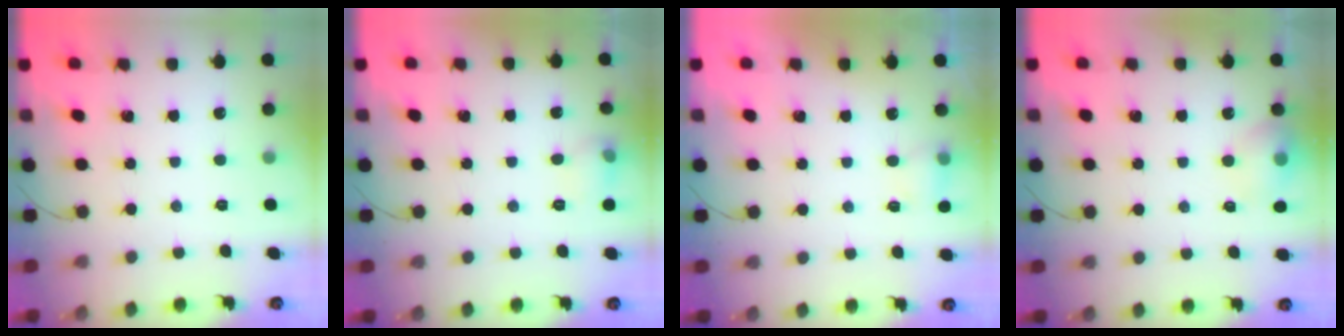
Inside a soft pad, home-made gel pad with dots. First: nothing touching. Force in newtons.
{"total": 6.9, "press": 6.7, "slide": 1.7}
{"total": 5.3, "press": 5.1, "slide": 1.6}
{"total": 9.6, "press": 9.4, "slide": 1.8}